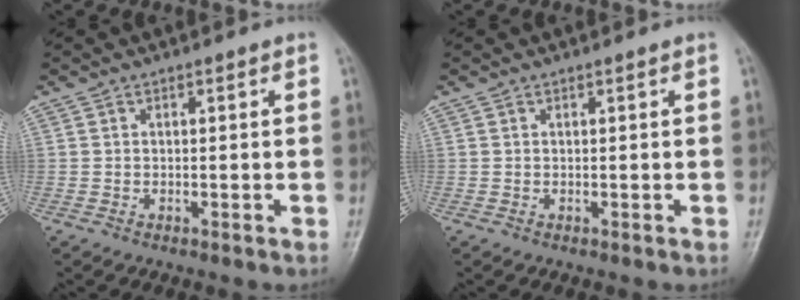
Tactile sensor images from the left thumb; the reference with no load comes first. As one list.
[{"total": 0.0}]